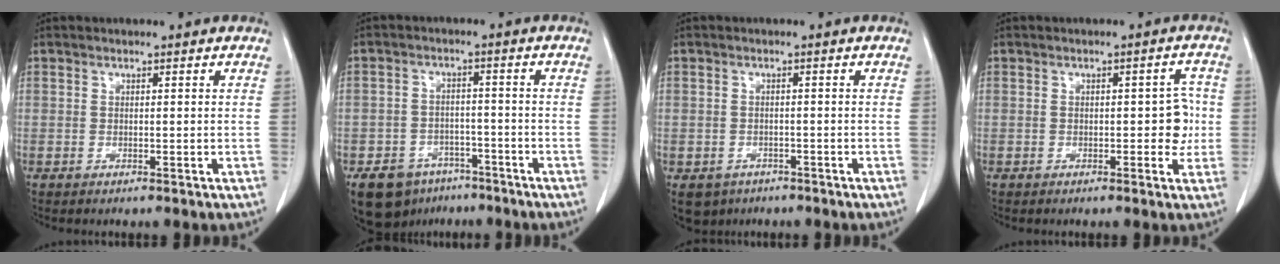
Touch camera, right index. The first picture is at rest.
{"total": 9.0, "force": [-6.1, 6.0, 3.0], "torque": [-0.046, 0.010, -0.089]}
{"total": 4.6, "force": [-2.7, 3.6, 0.8], "torque": [-0.007, 0.003, -0.038]}
{"total": 3.9, "force": [-0.3, 1.9, 3.4], "torque": [-0.034, 0.016, -0.002]}